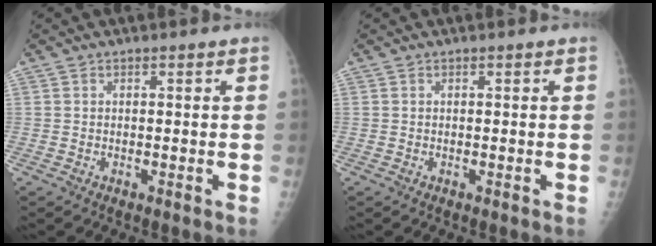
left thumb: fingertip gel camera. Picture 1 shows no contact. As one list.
[{"total": 0.0}]